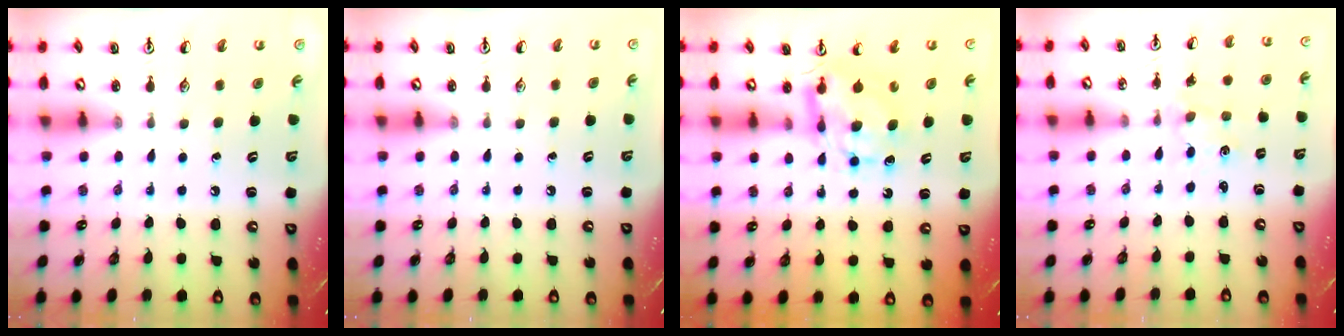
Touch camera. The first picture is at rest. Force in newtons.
{"total": 0.0}
{"total": 7.4, "press": 7.3, "slide": 0.6}
{"total": 1.1, "press": 1.1, "slide": 0.4}